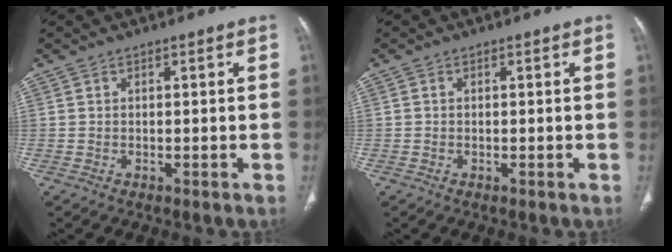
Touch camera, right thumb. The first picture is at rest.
{"total": 0.0}